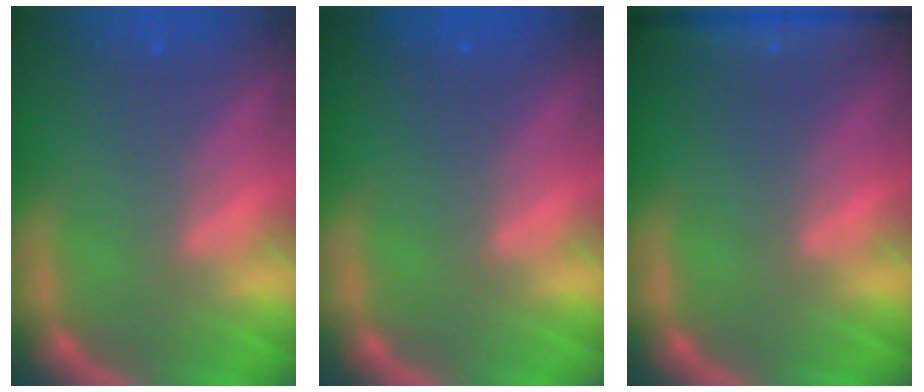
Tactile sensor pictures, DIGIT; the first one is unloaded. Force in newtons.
{"total": 0.0}
{"total": 5.0}